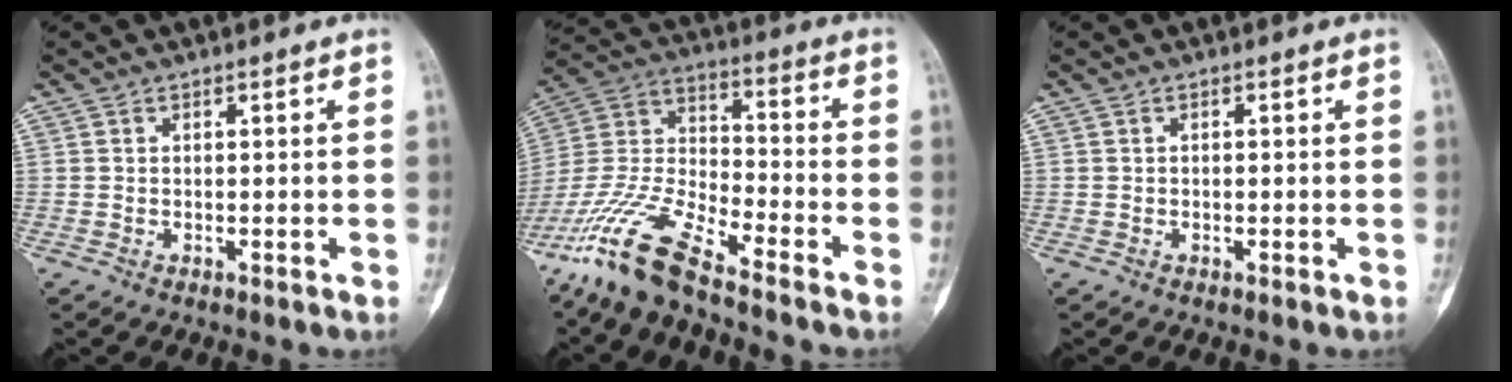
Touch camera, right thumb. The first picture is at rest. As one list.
[{"total": 14.9, "force": [-11.7, 2.7, 8.9], "torque": [-0.198, 0.049, -0.233]}, {"total": 0.0}]